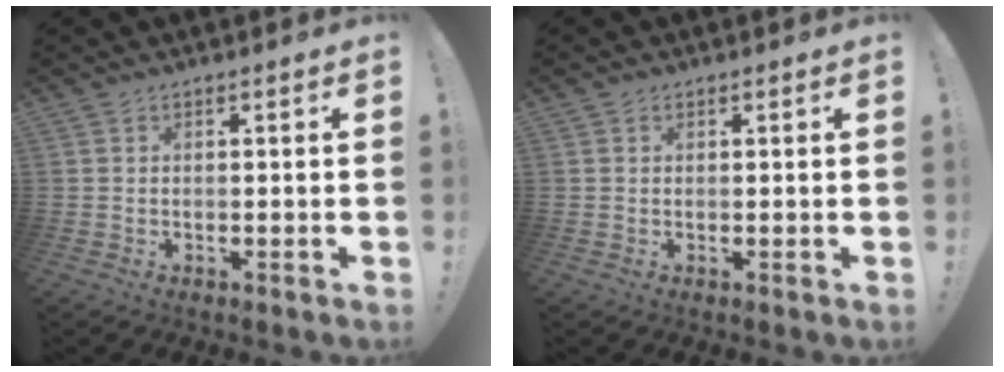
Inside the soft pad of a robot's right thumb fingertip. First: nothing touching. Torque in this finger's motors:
{"motor_torque": [-0.02, 0.02, 0.06, -0.06, 0.00]}